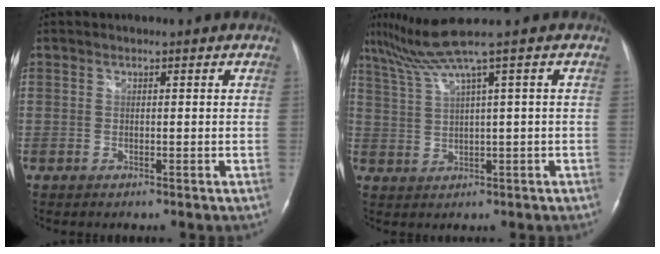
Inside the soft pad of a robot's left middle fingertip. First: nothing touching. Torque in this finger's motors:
{"motor_torque": [-0.25, -0.32, -0.03, 0.02]}